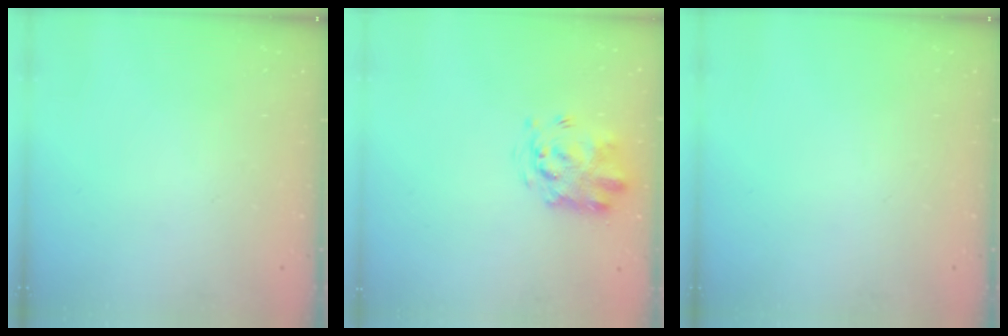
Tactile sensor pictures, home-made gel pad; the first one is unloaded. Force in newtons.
{"total": 3.4, "press": 3.3, "slide": 0.8}
{"total": 0.0}